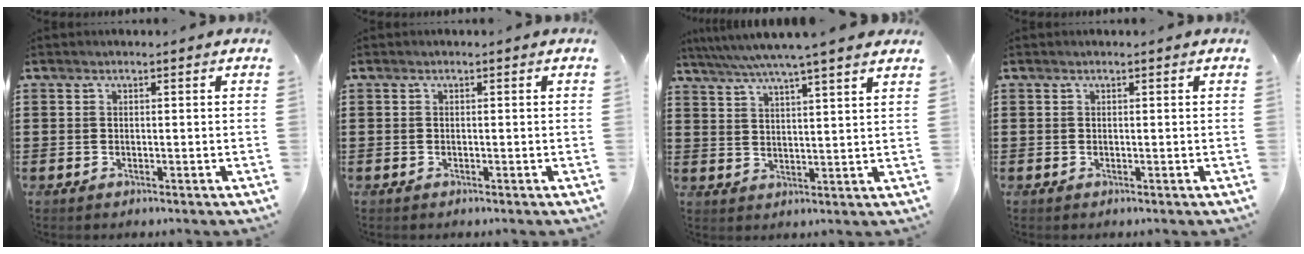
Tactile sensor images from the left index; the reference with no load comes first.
{"total": 0.0}
{"total": 5.7, "force": [4.8, -0.6, 2.9], "torque": [-0.072, -0.024, 0.082]}
{"total": 0.0}